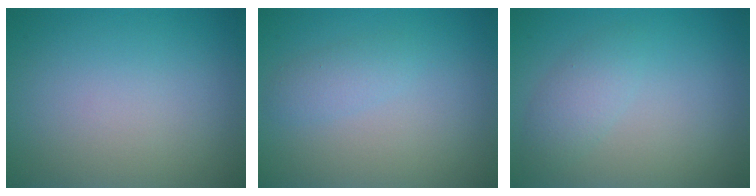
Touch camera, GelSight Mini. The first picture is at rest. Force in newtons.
{"total": 1.5, "press": 1.5, "slide": 0.1}
{"total": 2.0, "press": 2.0, "slide": 0.2}